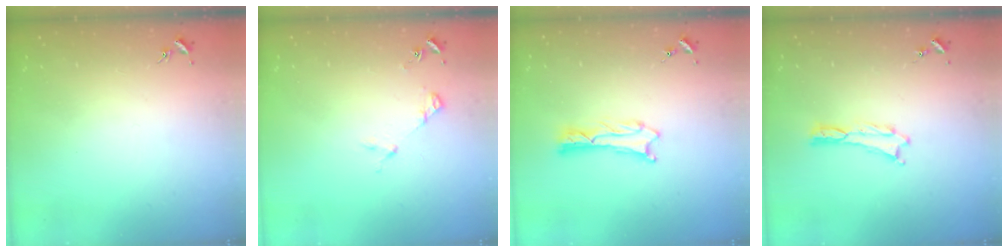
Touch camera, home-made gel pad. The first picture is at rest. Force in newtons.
{"total": 4.0, "press": 4.0, "slide": 0.4}
{"total": 1.1, "press": 1.1, "slide": 0.2}
{"total": 0.0}